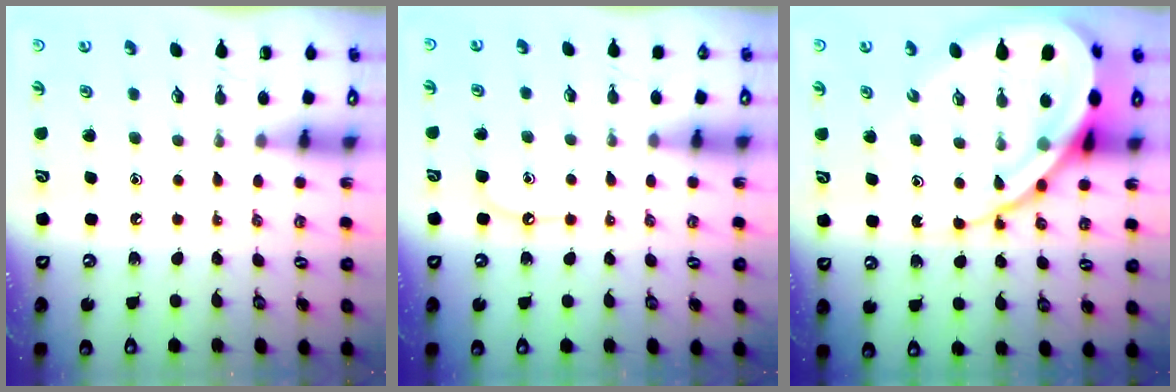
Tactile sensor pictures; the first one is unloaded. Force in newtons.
{"total": 5.4, "press": 5.4, "slide": 0.3}
{"total": 18.0, "press": 17.9, "slide": 1.9}